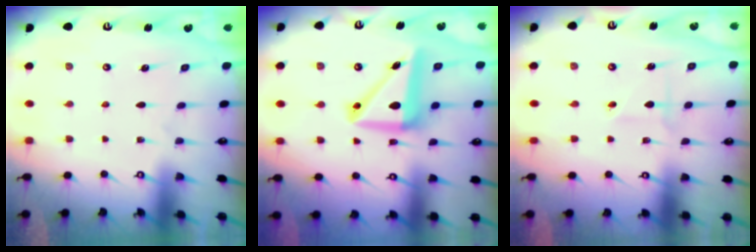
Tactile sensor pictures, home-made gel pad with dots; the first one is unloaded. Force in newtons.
{"total": 11.6, "press": 11.3, "slide": 2.7}
{"total": 2.5, "press": 2.4, "slide": 0.6}